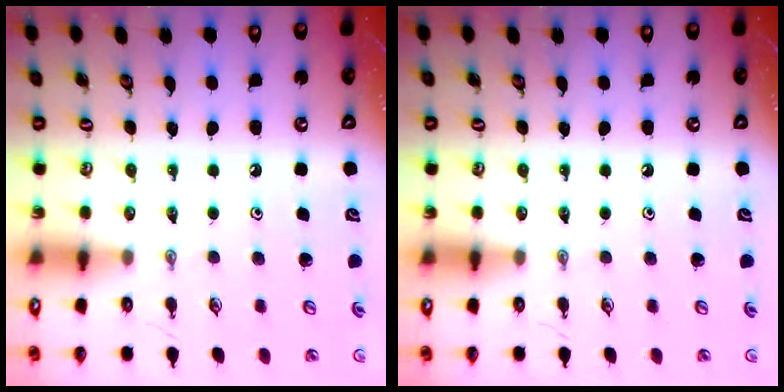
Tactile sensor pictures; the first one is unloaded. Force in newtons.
{"total": 0.0}